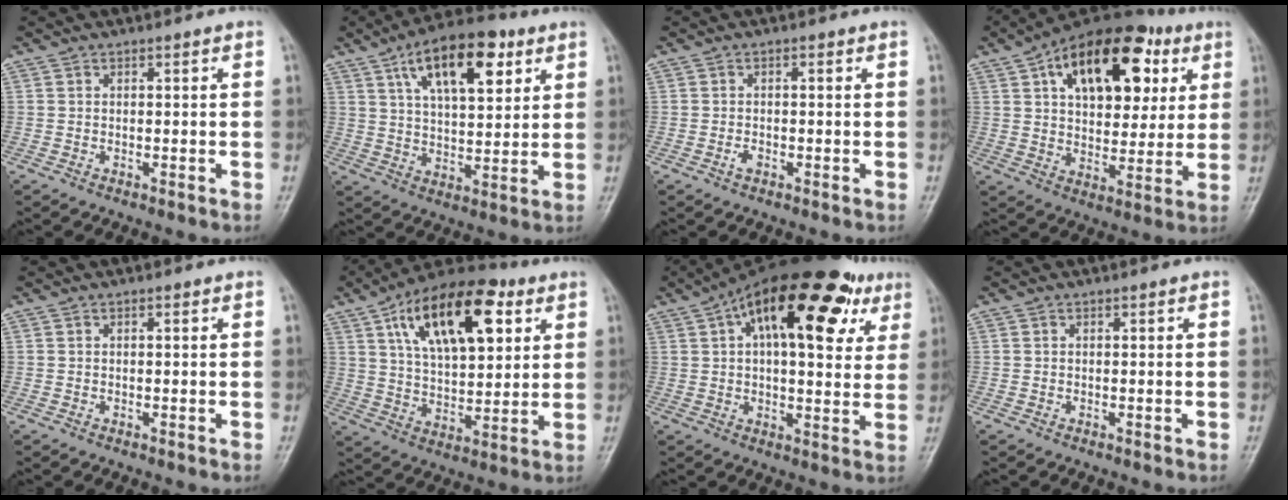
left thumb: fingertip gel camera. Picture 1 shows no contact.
{"total": 16.0, "force": [7.4, 7.2, 12.2], "torque": [-0.166, -0.016, 0.120]}
{"total": 1.4, "force": [-0.6, 0.8, 1.0], "torque": [-0.014, 0.002, -0.012]}
{"total": 22.2, "force": [8.5, 12.6, 16.1], "torque": [-0.203, 0.000, 0.128]}
{"total": 0.0}
{"total": 20.5, "force": [8.4, 9.9, 15.8], "torque": [-0.224, -0.014, 0.138]}
{"total": 24.0, "force": [10.2, 10.9, 18.8], "torque": [-0.260, 0.021, 0.146]}
{"total": 0.0}